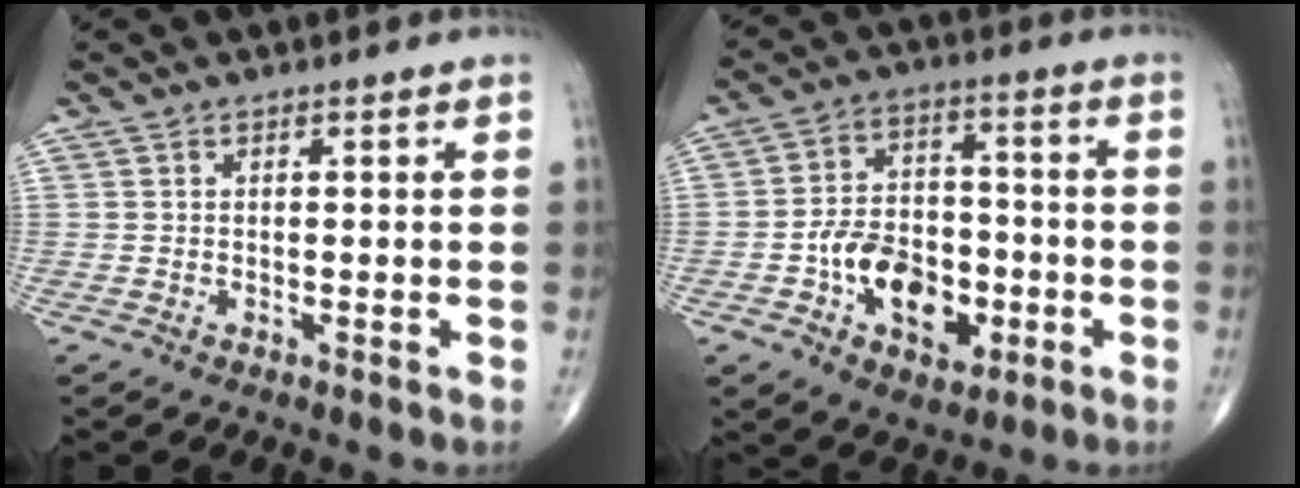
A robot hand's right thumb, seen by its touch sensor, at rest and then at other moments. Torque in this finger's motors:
{"motor_torque": [2.54, 2.47, 1.33, -0.21, 0.10]}